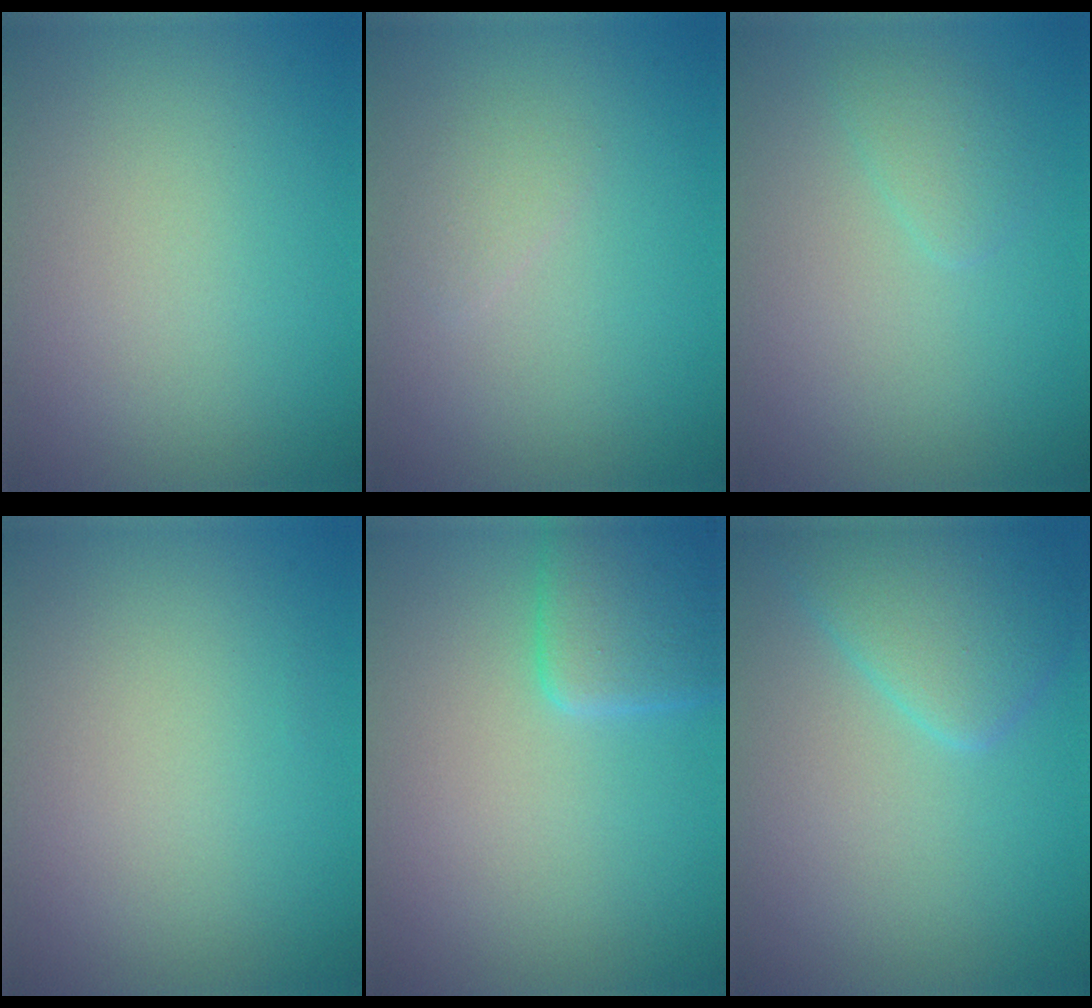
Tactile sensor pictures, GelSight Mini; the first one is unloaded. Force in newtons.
{"total": 0.9, "press": 0.9, "slide": 0.0}
{"total": 1.3, "press": 1.3, "slide": 0.1}
{"total": 0.0}
{"total": 3.6, "press": 3.6, "slide": 0.3}
{"total": 4.2, "press": 4.1, "slide": 0.2}